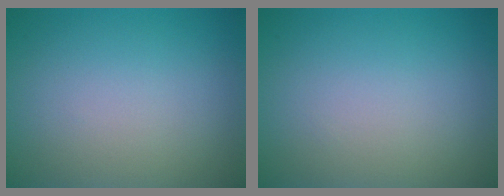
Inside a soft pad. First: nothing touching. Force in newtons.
{"total": 0.0}